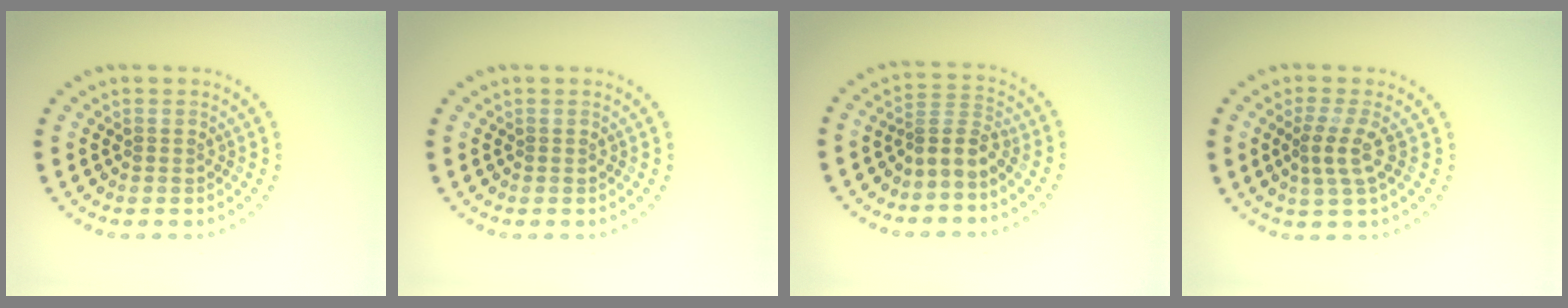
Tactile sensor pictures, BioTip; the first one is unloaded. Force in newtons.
{"total": 0.0}
{"total": 2.7, "press": 1.9, "slide": 1.9}
{"total": 2.5, "press": 1.8, "slide": 1.7}